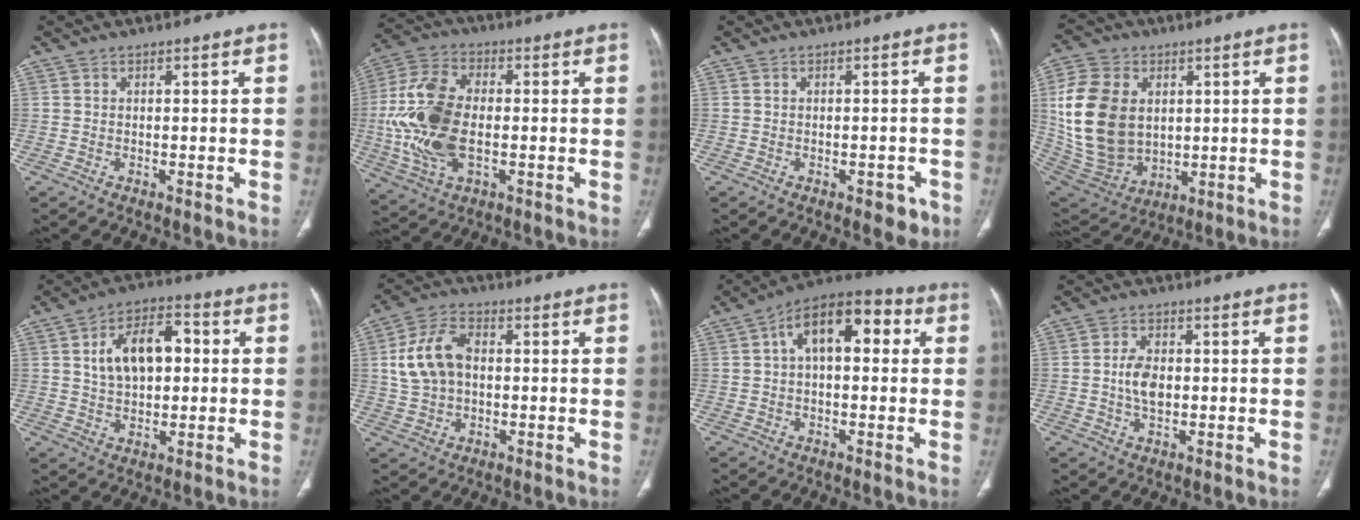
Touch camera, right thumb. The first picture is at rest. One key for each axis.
{"total": 16.3, "fx": -1.4, "fy": 9.1, "fz": 13.4, "tx": -0.290, "ty": 0.006, "tz": -0.024}
{"total": 2.9, "fx": -1.5, "fy": 1.5, "fz": 1.9, "tx": -0.007, "ty": 0.007, "tz": -0.014}
{"total": 19.7, "fx": 3.2, "fy": 14.2, "fz": 13.2, "tx": -0.253, "ty": -0.012, "tz": 0.081}
{"total": 12.3, "fx": 2.1, "fy": 7.3, "fz": 9.6, "tx": -0.144, "ty": 0.016, "tz": 0.032}
{"total": 10.4, "fx": 0.9, "fy": 7.0, "fz": 7.7, "tx": -0.147, "ty": 0.020, "tz": 0.017}
{"total": 13.8, "fx": 3.3, "fy": 7.2, "fz": 11.3, "tx": -0.158, "ty": 0.038, "tz": 0.044}
{"total": 5.3, "fx": -0.2, "fy": 3.2, "fz": 4.2, "tx": -0.077, "ty": 0.004, "tz": -0.003}